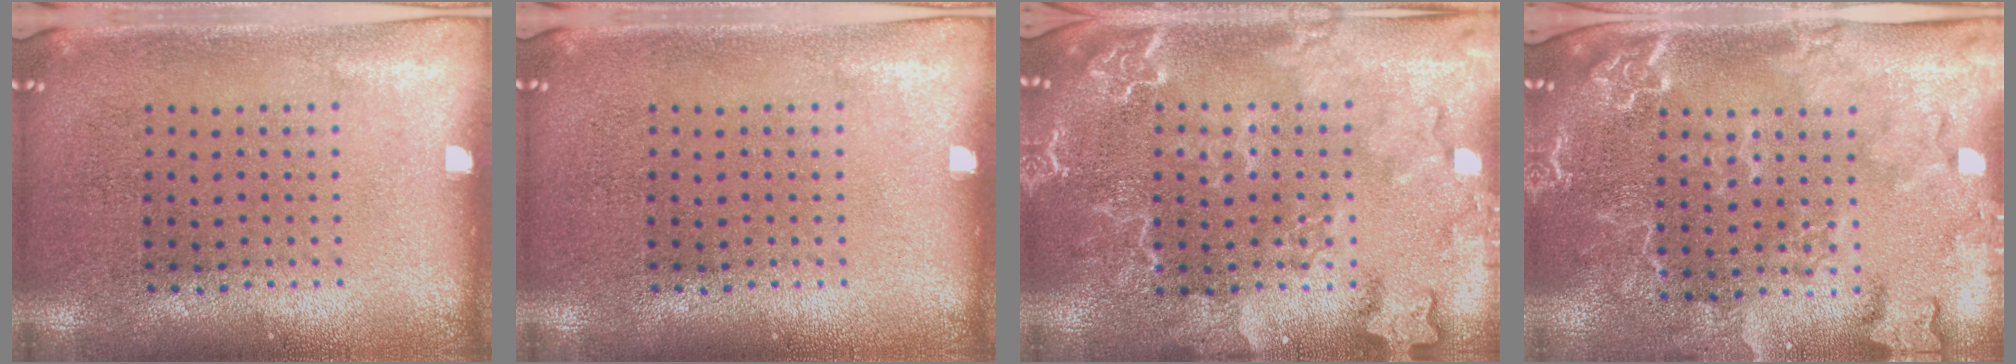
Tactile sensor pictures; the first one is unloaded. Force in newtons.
{"total": 0.0}
{"total": 2.4, "press": 2.4, "slide": 0.3}
{"total": 2.6, "press": 2.4, "slide": 0.9}